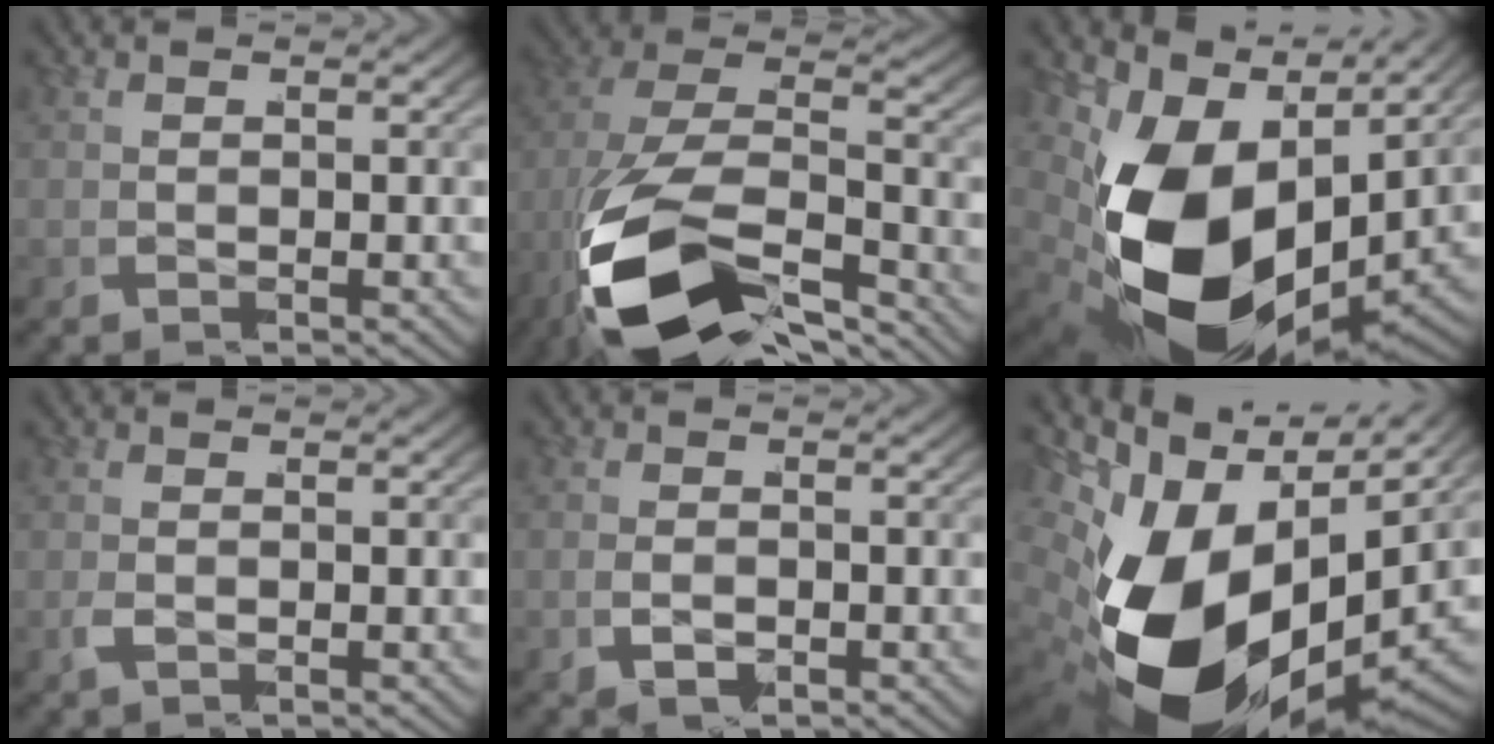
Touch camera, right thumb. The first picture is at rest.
{"total": 16.9, "force": [-6.0, 9.6, 12.5], "torque": [-0.293, -0.066, -0.066]}
{"total": 18.9, "force": [-3.1, 11.5, 14.6], "torque": [-0.298, -0.066, -0.026]}
{"total": 0.8, "force": [-0.6, 0.4, 0.3], "torque": [-0.014, 0.000, -0.012]}
{"total": 2.0, "force": [-1.4, 1.2, 0.8], "torque": [-0.028, -0.007, -0.024]}
{"total": 21.1, "force": [-3.9, 12.9, 16.2], "torque": [-0.294, -0.057, -0.042]}